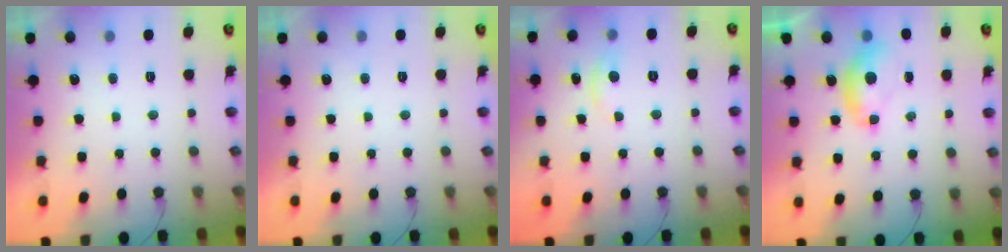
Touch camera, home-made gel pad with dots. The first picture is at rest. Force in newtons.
{"total": 0.0}
{"total": 3.0, "press": 3.0, "slide": 0.3}
{"total": 6.3, "press": 6.3, "slide": 1.0}